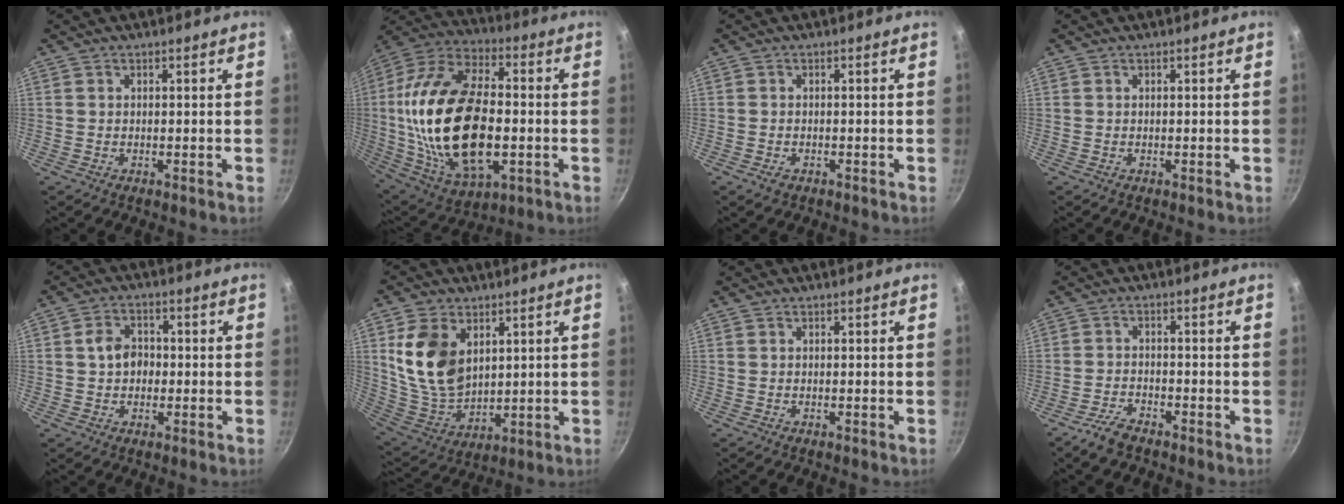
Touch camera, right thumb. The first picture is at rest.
{"total": 29.2, "force": [-1.9, 15.9, 24.4], "torque": [-0.470, 0.016, -0.030]}
{"total": 1.5, "force": [-0.9, 1.0, 0.8], "torque": [-0.016, 0.002, -0.014]}
{"total": 0.0}
{"total": 5.4, "force": [-0.1, 4.3, 3.3], "torque": [-0.036, 0.013, -0.008]}
{"total": 14.6, "force": [4.5, 9.9, 9.8], "torque": [-0.164, -0.032, 0.102]}
{"total": 0.0}
{"total": 4.3, "force": [-3.4, 1.5, 2.1], "torque": [-0.047, 0.024, -0.069]}